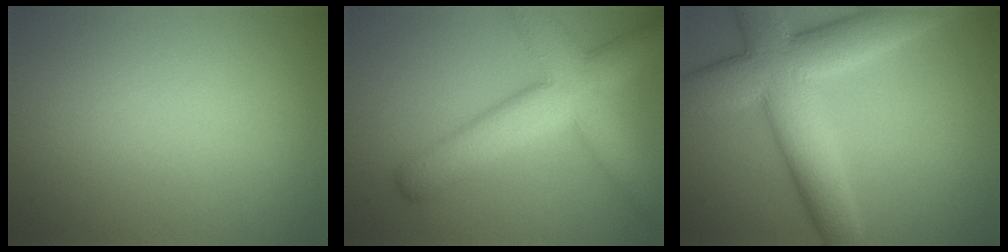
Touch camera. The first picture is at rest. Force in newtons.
{"total": 7.8, "press": 7.8, "slide": 0.3}
{"total": 9.6, "press": 9.6, "slide": 0.7}